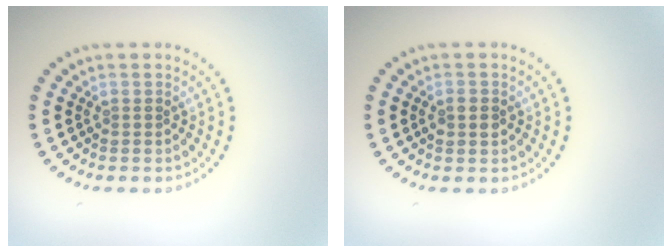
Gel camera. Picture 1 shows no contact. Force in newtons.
{"total": 1.9, "press": 1.9, "slide": 0.1}